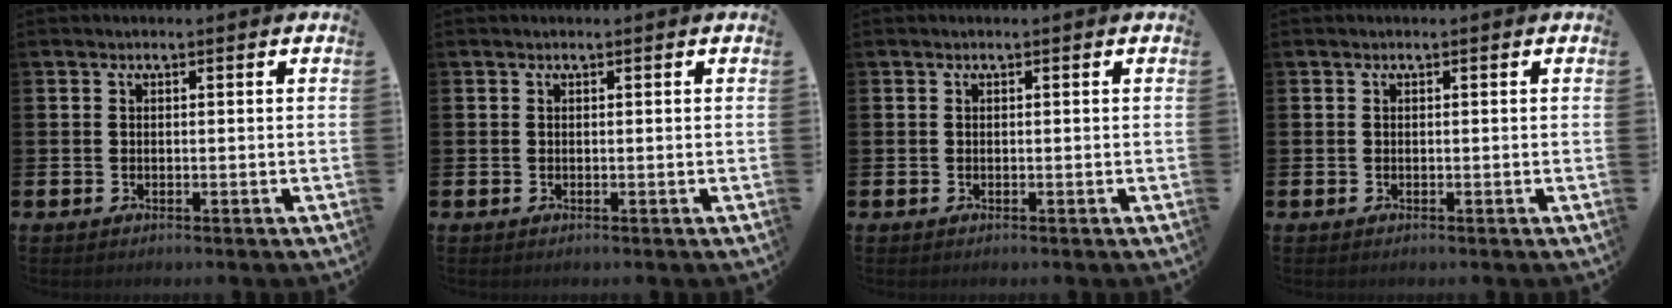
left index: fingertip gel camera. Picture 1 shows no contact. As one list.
[{"total": 0.0}, {"total": 0.0}, {"total": 0.0}]